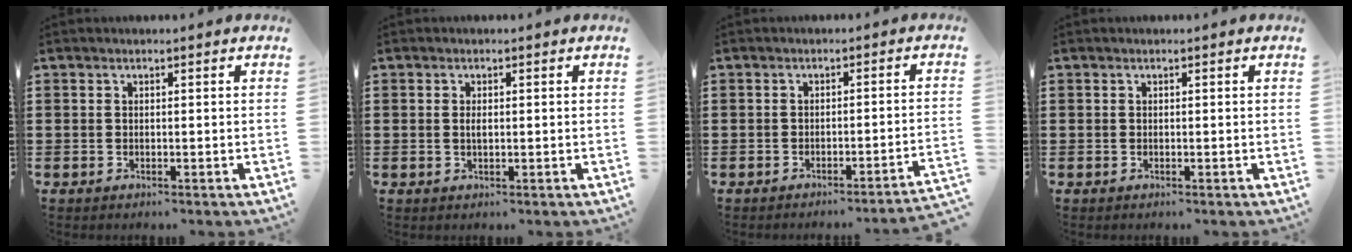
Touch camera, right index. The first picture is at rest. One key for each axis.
{"total": 1.3, "fx": 0.1, "fy": 0.5, "fz": 1.2, "tx": -0.024, "ty": 0.003, "tz": 0.000}
{"total": 2.0, "fx": -1.7, "fy": -0.4, "fz": 0.9, "tx": -0.016, "ty": -0.002, "tz": -0.036}
{"total": 0.0}